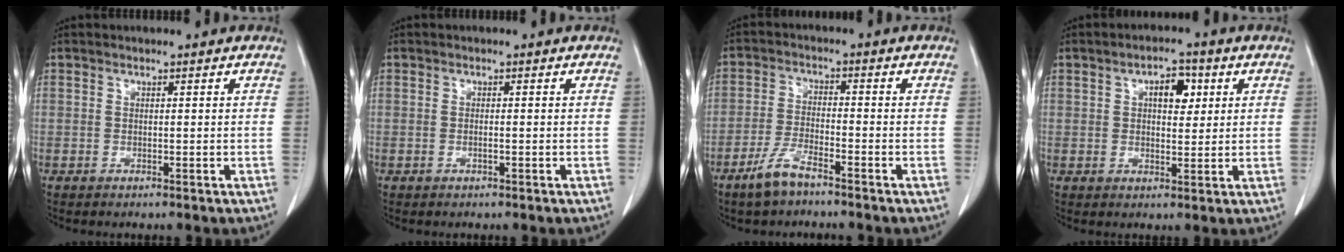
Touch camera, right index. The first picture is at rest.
{"total": 0.5, "force": [-0.2, 0.0, 0.5], "torque": [-0.010, 0.000, -0.002]}
{"total": 5.5, "force": [-4.1, 1.1, 3.4], "torque": [-0.080, -0.006, -0.082]}
{"total": 4.9, "force": [1.7, 2.4, 3.9], "torque": [-0.059, 0.010, 0.025]}